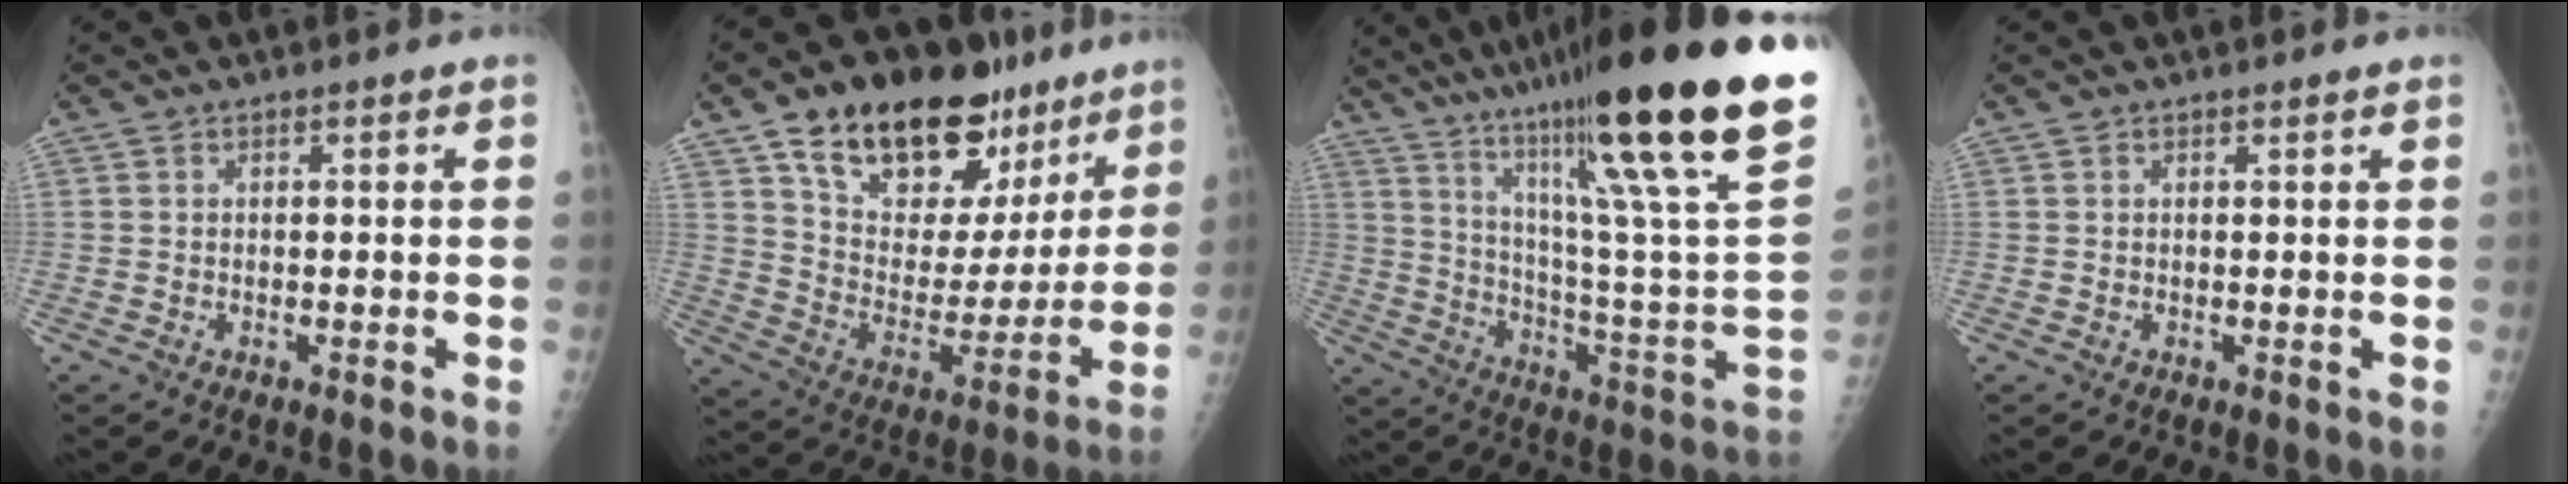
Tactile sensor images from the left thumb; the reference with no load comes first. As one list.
[{"total": 26.1, "force": [16.6, 13.8, 14.7], "torque": [-0.187, -0.046, 0.271]}, {"total": 34.8, "force": [22.2, 2.9, 26.6], "torque": [-0.345, -0.084, 0.346]}, {"total": 0.5, "force": [0.4, 0.0, 0.3], "torque": [-0.008, -0.001, 0.009]}]